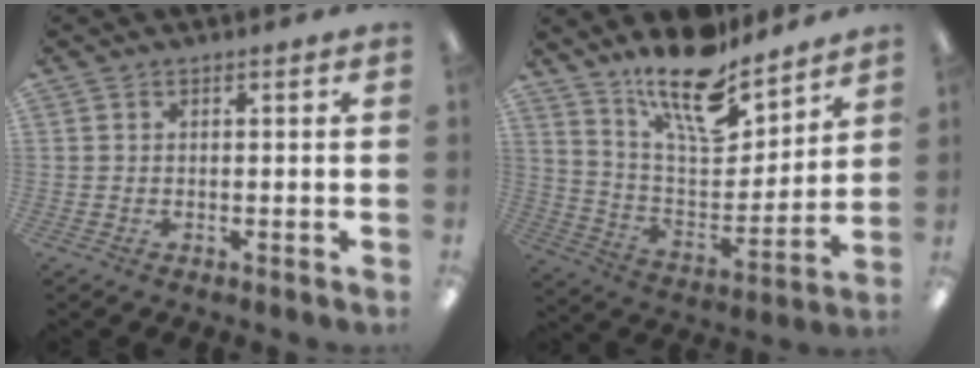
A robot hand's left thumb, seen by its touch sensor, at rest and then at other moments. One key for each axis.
{"total": 17.6, "fx": 13.7, "fy": 6.2, "fz": 9.1, "tx": -0.160, "ty": -0.093, "tz": 0.238}